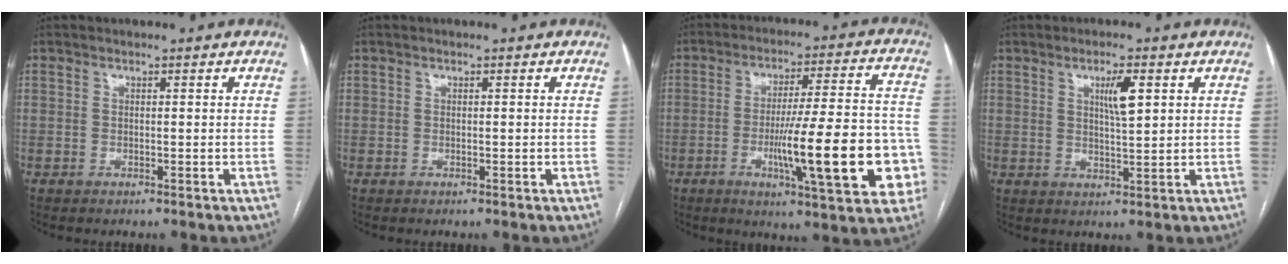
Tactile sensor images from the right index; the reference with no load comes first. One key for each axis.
{"total": 0.0}
{"total": 19.7, "fx": -5.6, "fy": 2.4, "fz": 18.7, "tx": -0.224, "ty": 0.013, "tz": -0.072}
{"total": 4.6, "fx": 1.8, "fy": 0.7, "fz": 4.2, "tx": -0.073, "ty": 0.000, "tz": 0.031}